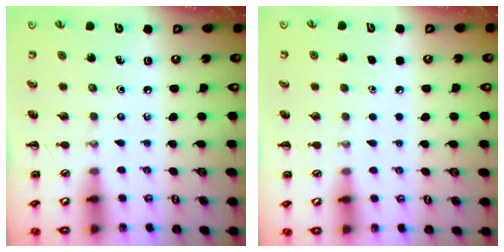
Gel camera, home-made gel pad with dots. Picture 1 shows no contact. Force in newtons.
{"total": 1.5, "press": 1.5, "slide": 0.1}